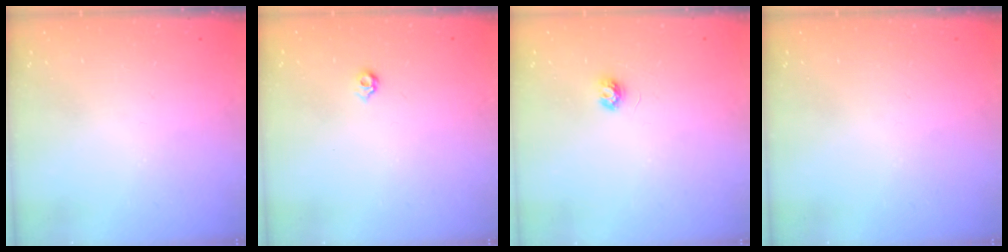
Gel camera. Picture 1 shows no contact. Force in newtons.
{"total": 4.2, "press": 4.1, "slide": 0.8}
{"total": 3.5, "press": 3.4, "slide": 0.3}
{"total": 0.0}